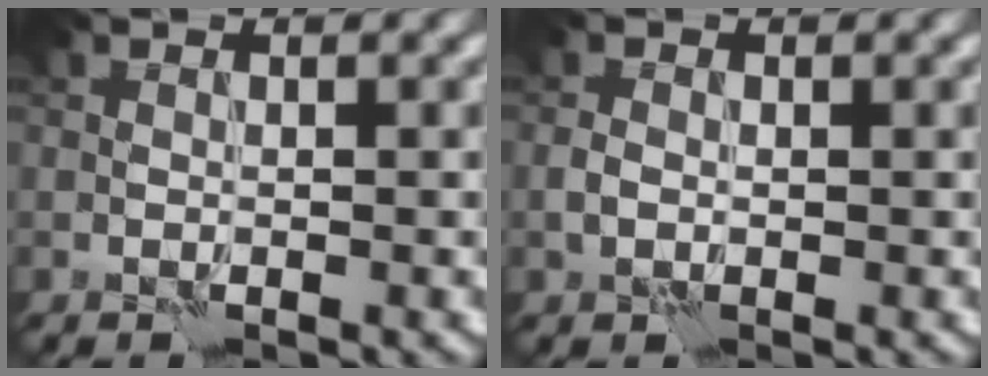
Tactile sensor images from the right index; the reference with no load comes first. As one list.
[{"total": 1.1, "force": [-0.5, 0.7, 0.7], "torque": [-0.017, 0.004, -0.012]}]